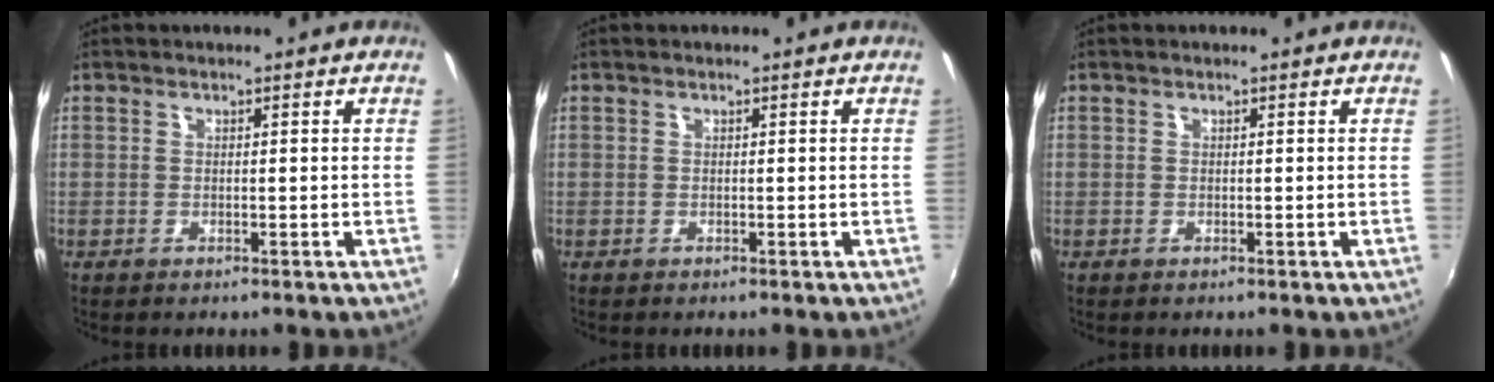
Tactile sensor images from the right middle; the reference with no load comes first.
{"total": 0.0}
{"total": 0.0}